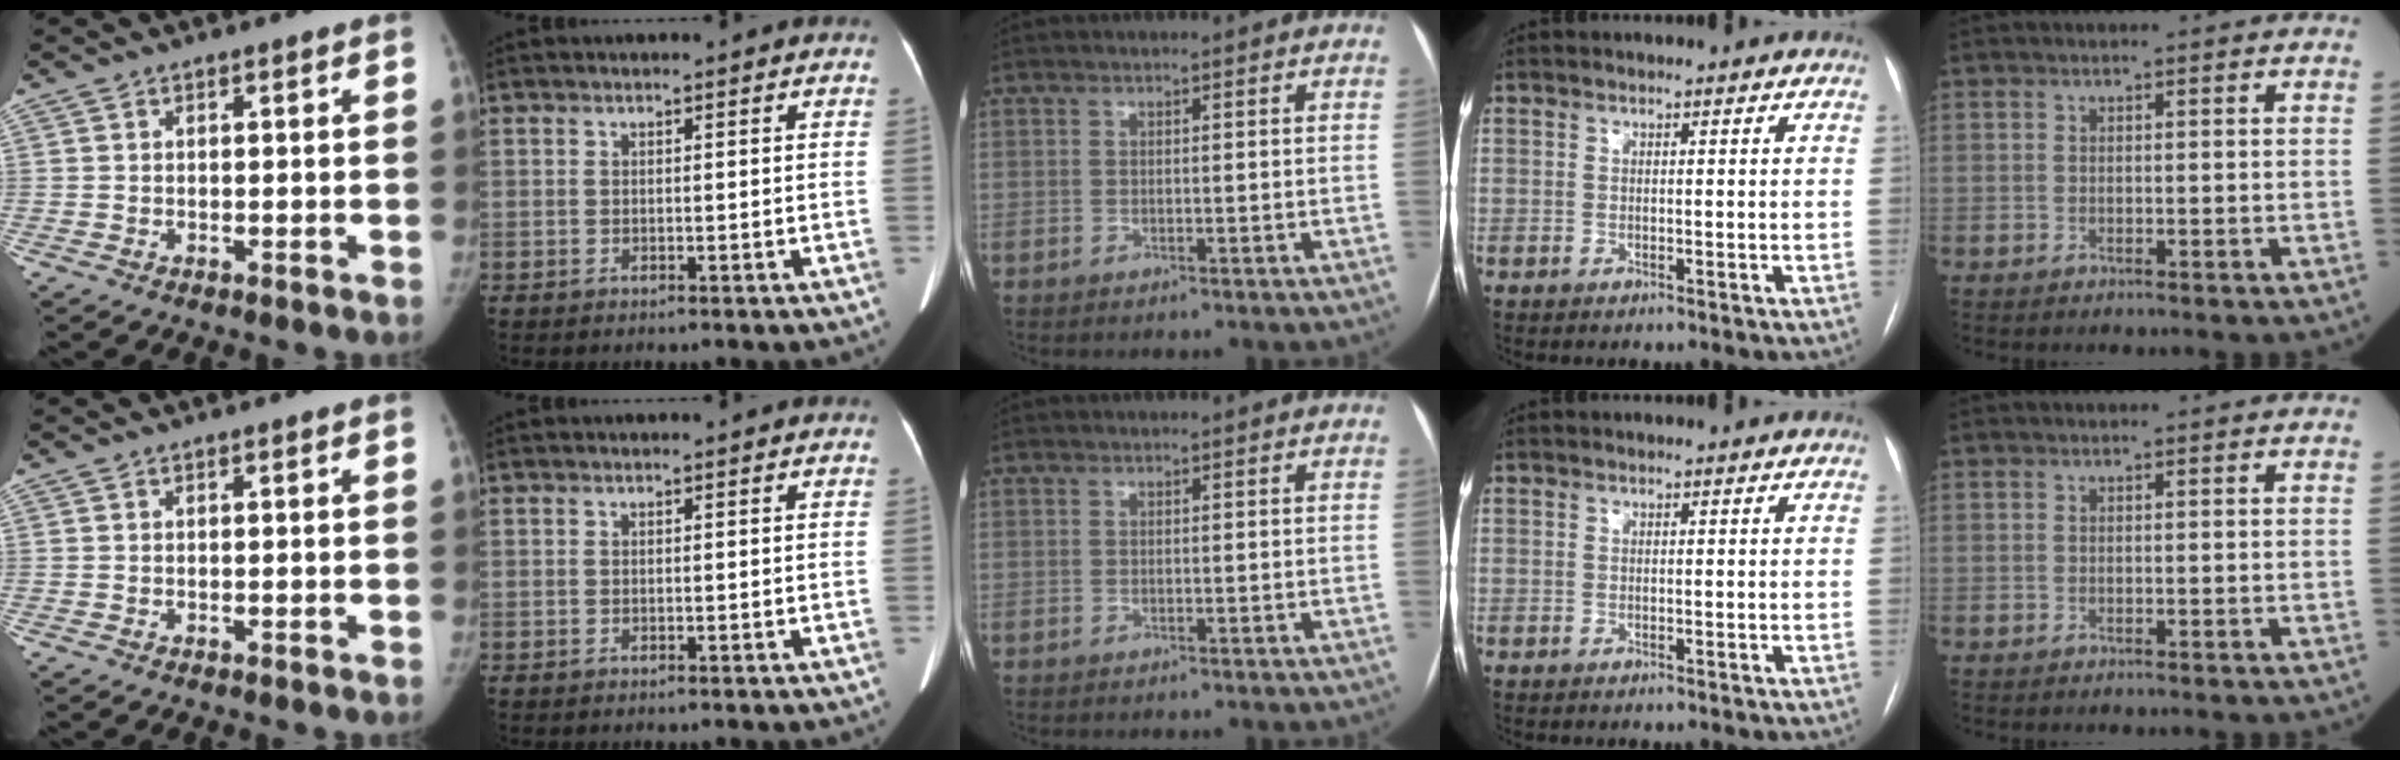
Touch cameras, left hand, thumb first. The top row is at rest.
{}